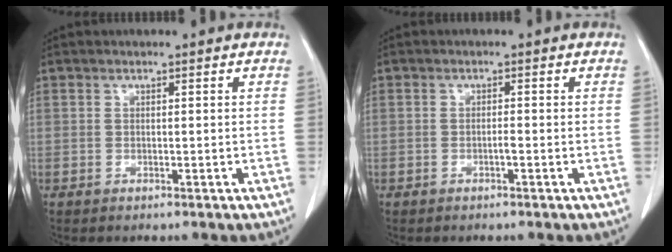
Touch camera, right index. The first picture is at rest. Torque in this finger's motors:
{"motor_torque": [0.51, 0.42, 0.10, 0.02]}